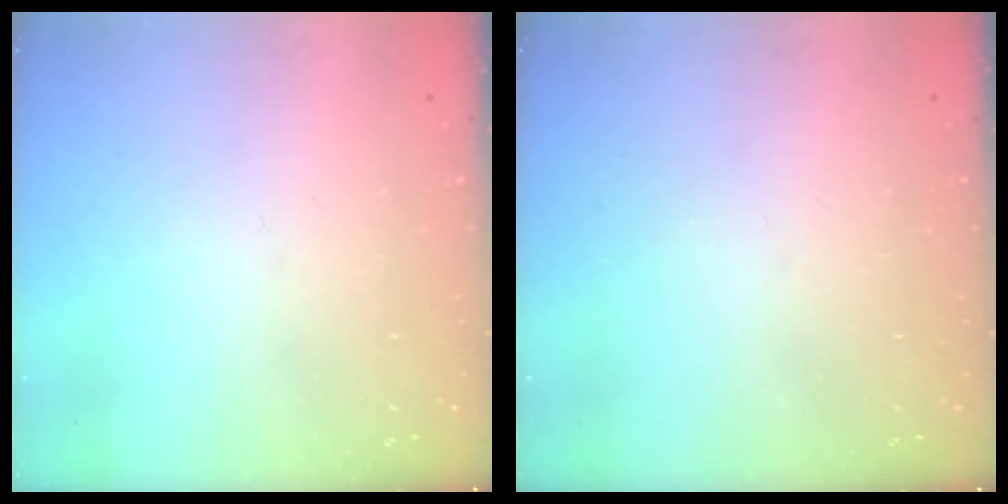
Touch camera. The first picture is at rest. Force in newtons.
{"total": 0.0}